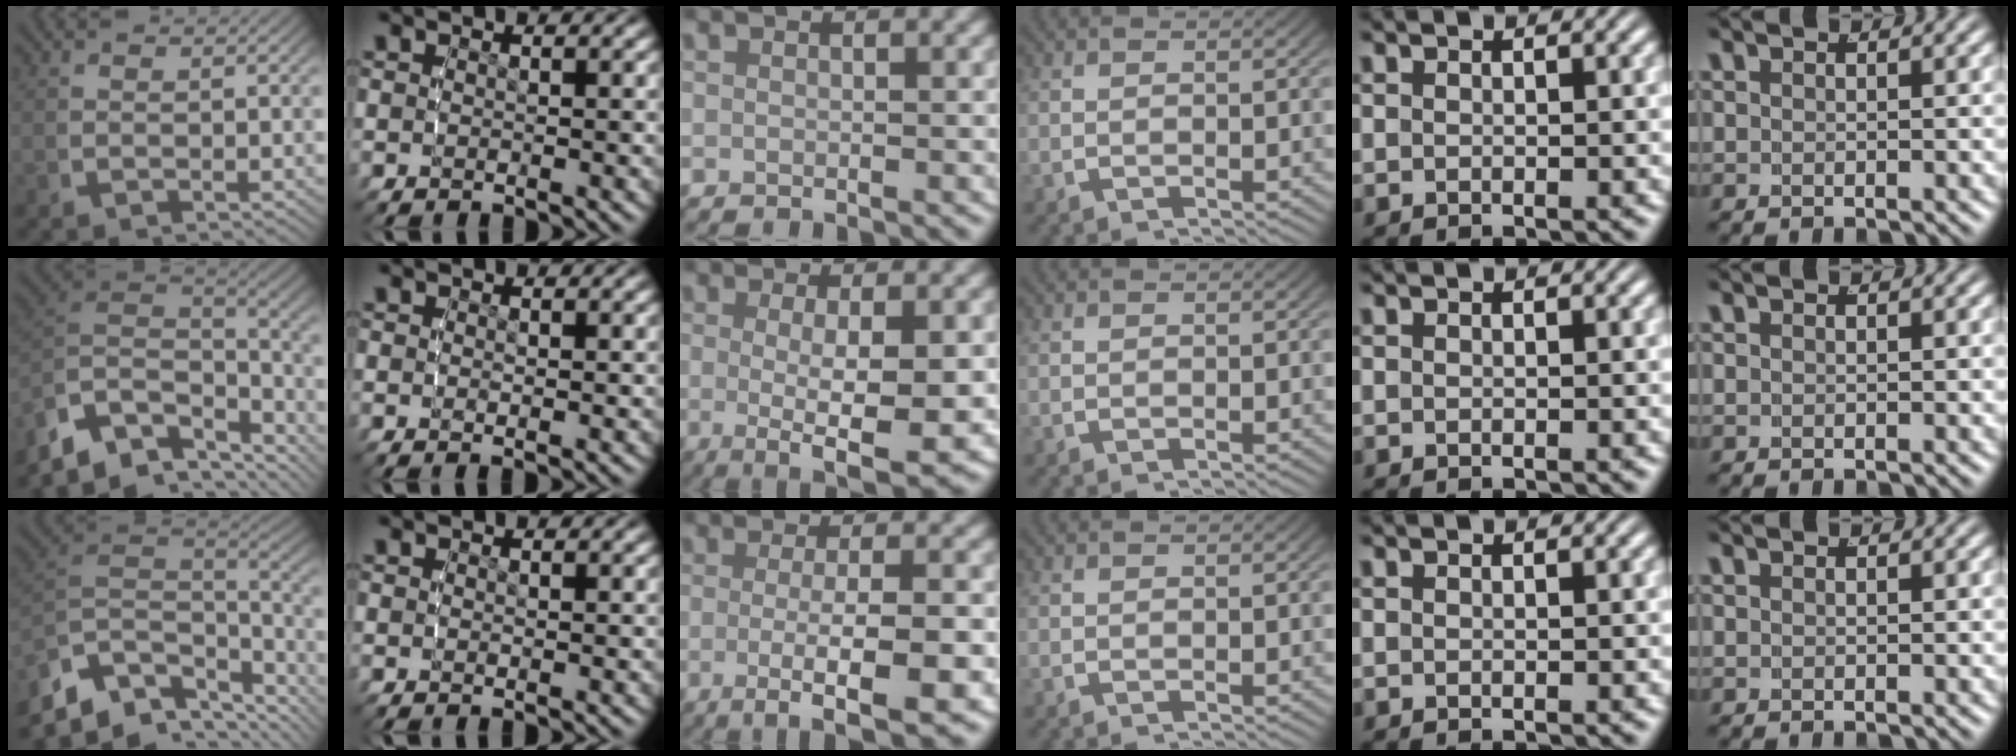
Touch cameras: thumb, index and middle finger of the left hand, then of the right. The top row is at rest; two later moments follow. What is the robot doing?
{"motion": "lift_and_place", "object": "bandage"}